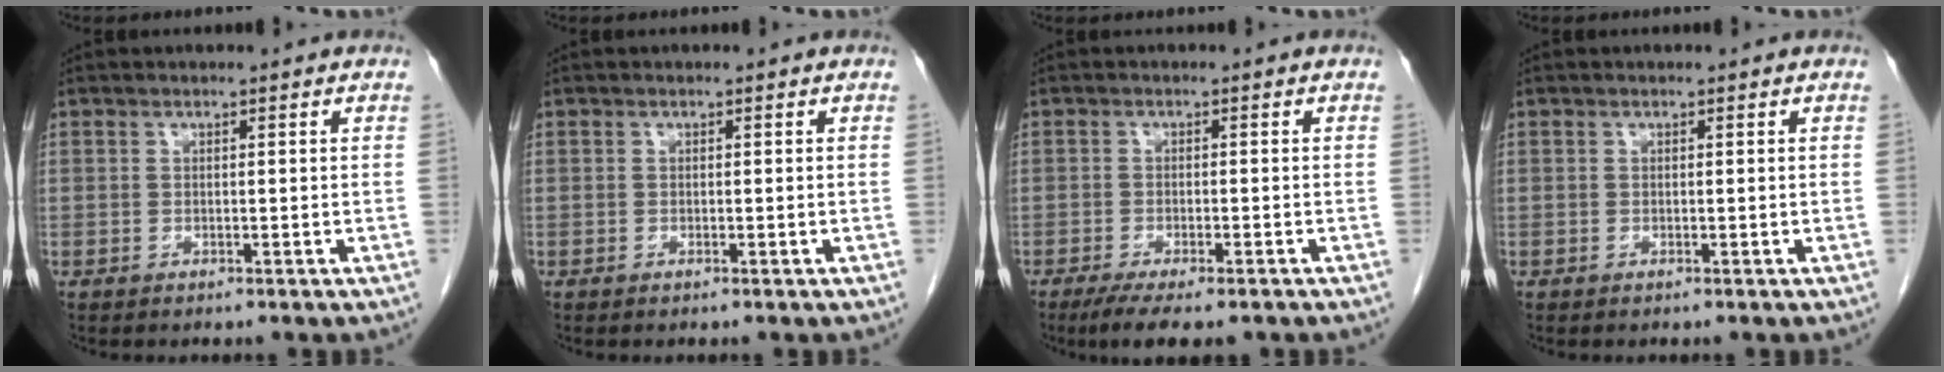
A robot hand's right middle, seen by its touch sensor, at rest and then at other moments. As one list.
[{"total": 0.0}, {"total": 7.3, "force": [-5.5, 1.6, 4.5], "torque": [-0.068, -0.015, -0.084]}, {"total": 0.0}]